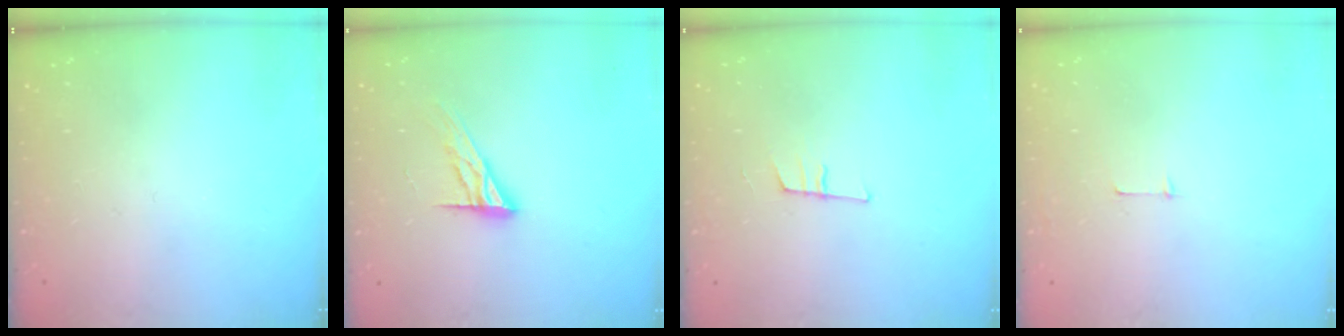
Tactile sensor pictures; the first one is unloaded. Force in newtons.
{"total": 11.1, "press": 11.1, "slide": 0.9}
{"total": 7.6, "press": 7.0, "slide": 3.0}
{"total": 3.7, "press": 3.7, "slide": 0.3}